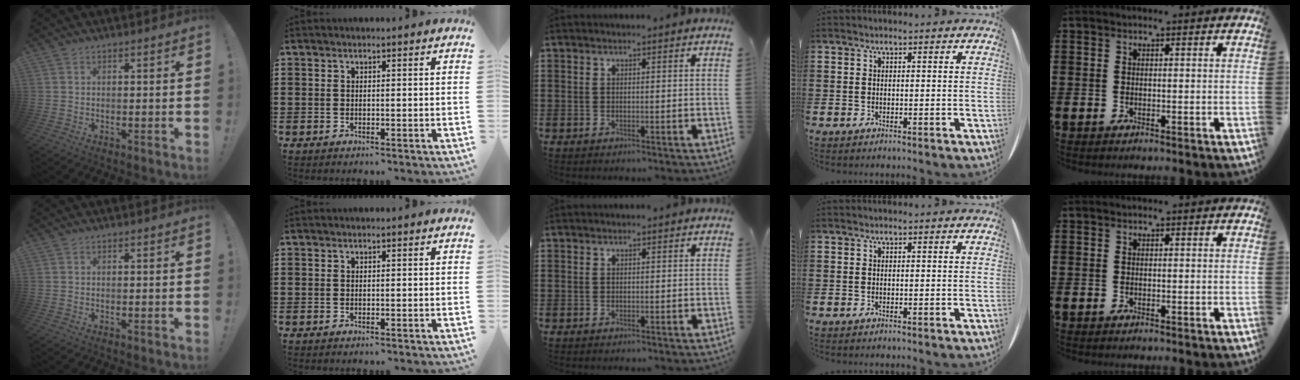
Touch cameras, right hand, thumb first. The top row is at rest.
{}